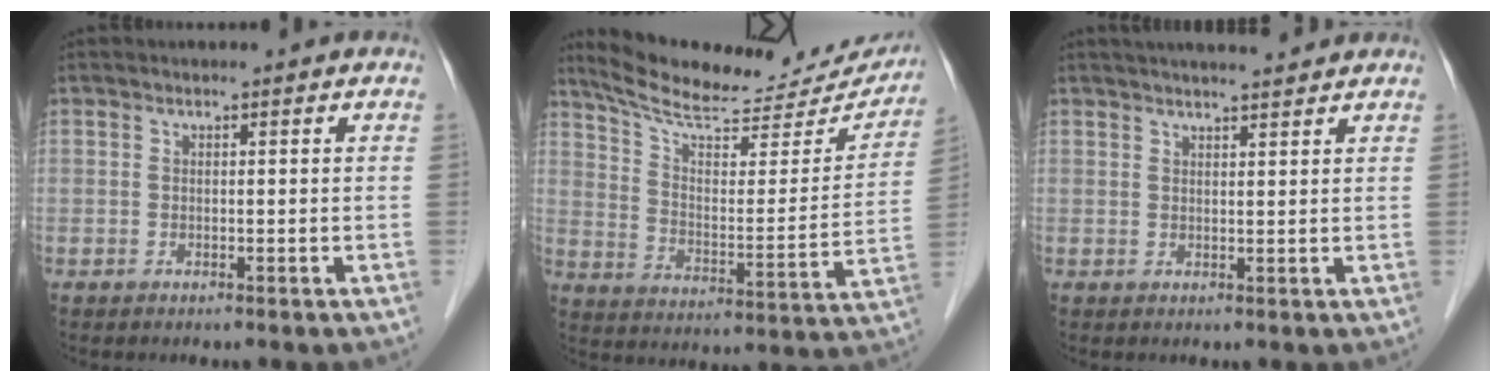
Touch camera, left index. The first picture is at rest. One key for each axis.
{"total": 24.1, "fx": 22.1, "fy": 5.3, "fz": 8.0, "tx": -0.120, "ty": -0.031, "tz": 0.300}
{"total": 7.8, "fx": 7.0, "fy": 0.8, "fz": 3.4, "tx": -0.049, "ty": 0.024, "tz": 0.095}